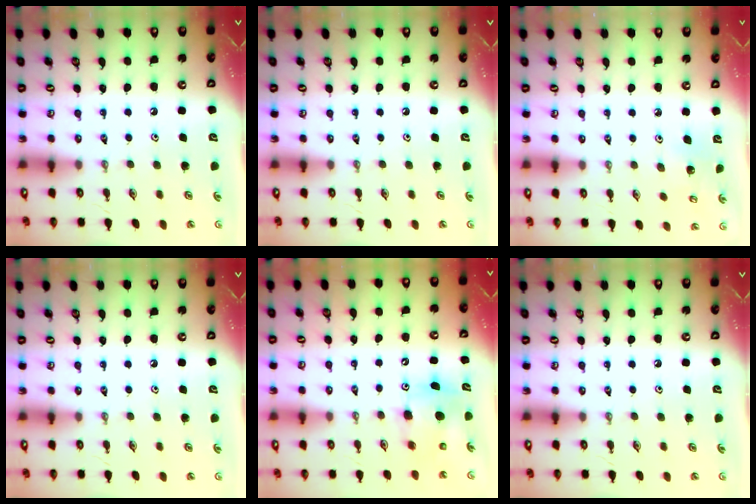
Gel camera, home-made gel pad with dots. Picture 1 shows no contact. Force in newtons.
{"total": 0.0}
{"total": 3.2, "press": 3.1, "slide": 0.4}
{"total": 0.0}
{"total": 8.0, "press": 7.9, "slide": 1.2}
{"total": 0.0}